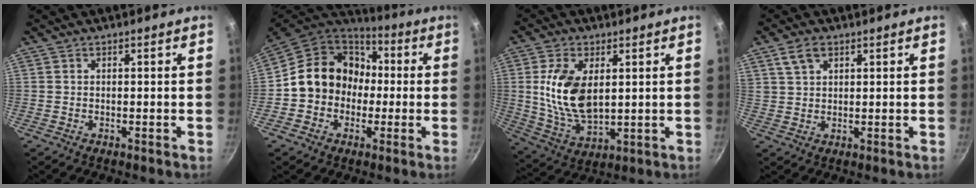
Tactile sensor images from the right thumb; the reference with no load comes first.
{"total": 15.4, "force": [-0.5, 13.6, 7.3], "torque": [-0.081, 0.046, -0.022]}
{"total": 13.3, "force": [2.3, 7.5, 10.8], "torque": [-0.198, -0.019, 0.053]}
{"total": 4.5, "force": [2.4, 2.7, 2.6], "torque": [-0.038, -0.001, 0.048]}